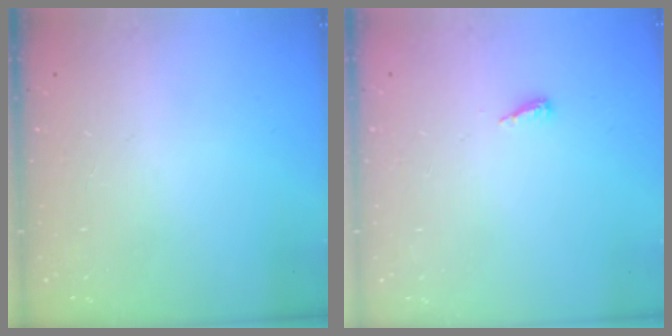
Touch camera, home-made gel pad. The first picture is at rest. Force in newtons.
{"total": 4.2, "press": 4.1, "slide": 0.4}